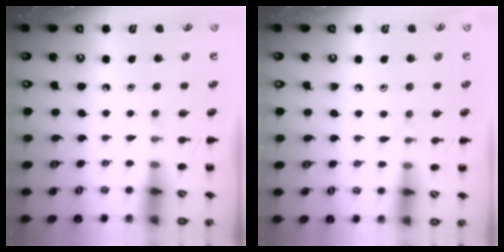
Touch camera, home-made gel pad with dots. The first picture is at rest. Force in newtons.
{"total": 3.7, "press": 3.2, "slide": 1.9}